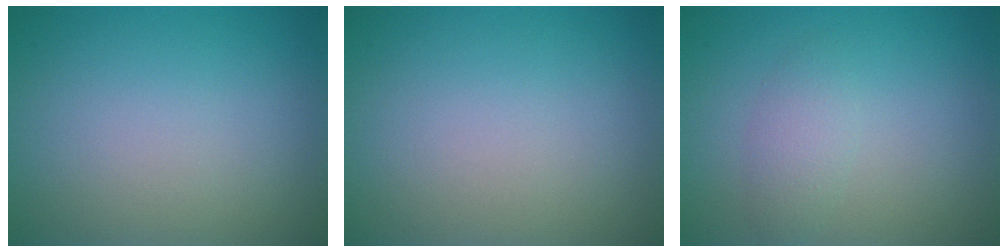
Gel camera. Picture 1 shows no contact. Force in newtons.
{"total": 0.0}
{"total": 1.7, "press": 1.7, "slide": 0.0}